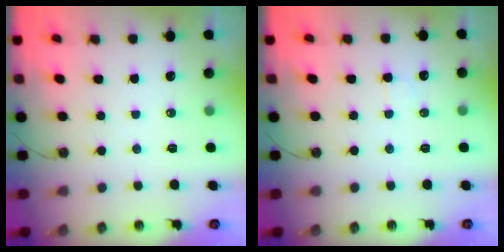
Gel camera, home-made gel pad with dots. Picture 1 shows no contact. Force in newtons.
{"total": 3.0, "press": 2.9, "slide": 0.8}